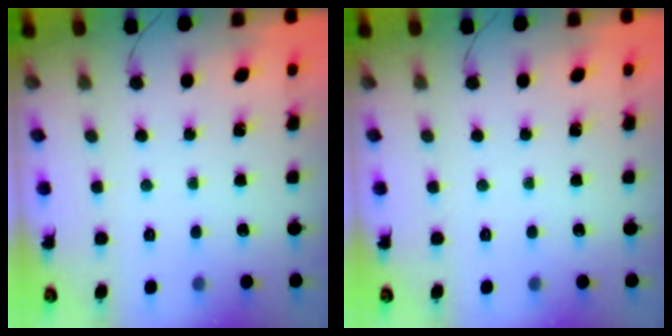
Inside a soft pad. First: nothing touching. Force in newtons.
{"total": 0.0}